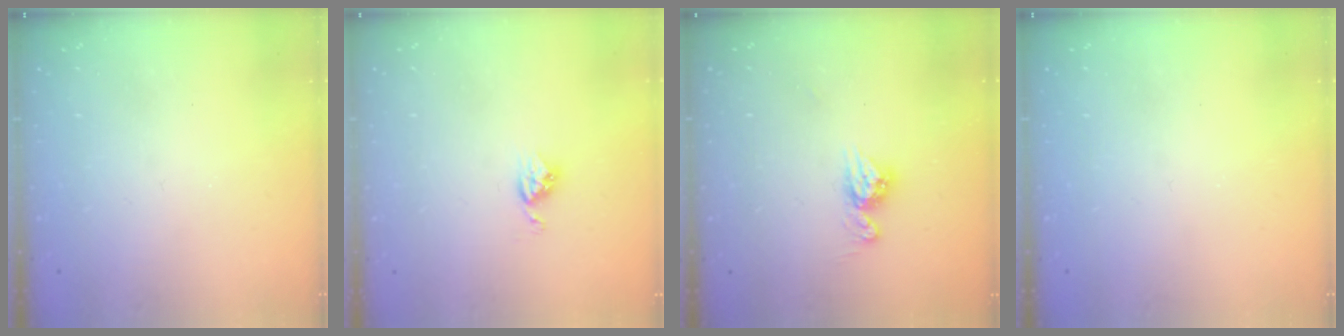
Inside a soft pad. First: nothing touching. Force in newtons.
{"total": 3.9, "press": 3.9, "slide": 0.4}
{"total": 8.5, "press": 8.4, "slide": 0.8}
{"total": 0.0}